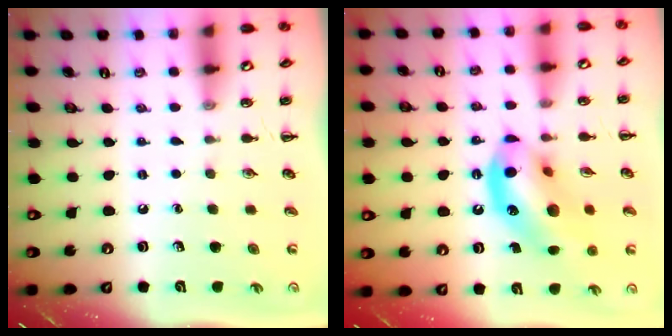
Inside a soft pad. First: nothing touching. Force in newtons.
{"total": 16.4, "press": 16.1, "slide": 3.2}